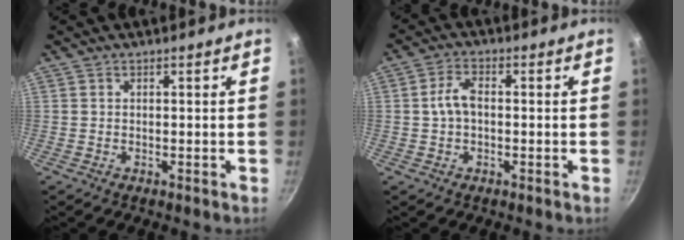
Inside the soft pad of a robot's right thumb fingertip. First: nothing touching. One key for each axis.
{"total": 4.5, "fx": -0.1, "fy": 2.7, "fz": 3.7, "tx": -0.070, "ty": 0.020, "tz": -0.006}